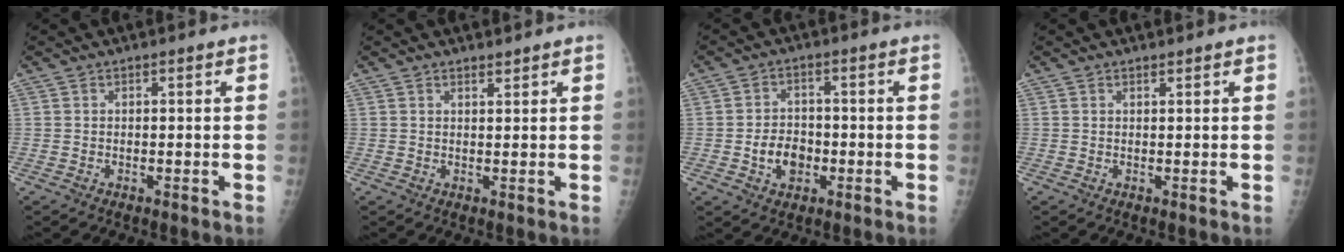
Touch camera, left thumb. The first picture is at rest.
{"total": 1.0, "force": [1.0, 0.2, 0.3], "torque": [-0.002, -0.009, 0.016]}
{"total": 5.8, "force": [-1.5, 4.5, 3.5], "torque": [-0.039, 0.011, -0.026]}
{"total": 0.5, "force": [0.5, 0.1, 0.1], "torque": [-0.005, -0.004, 0.009]}